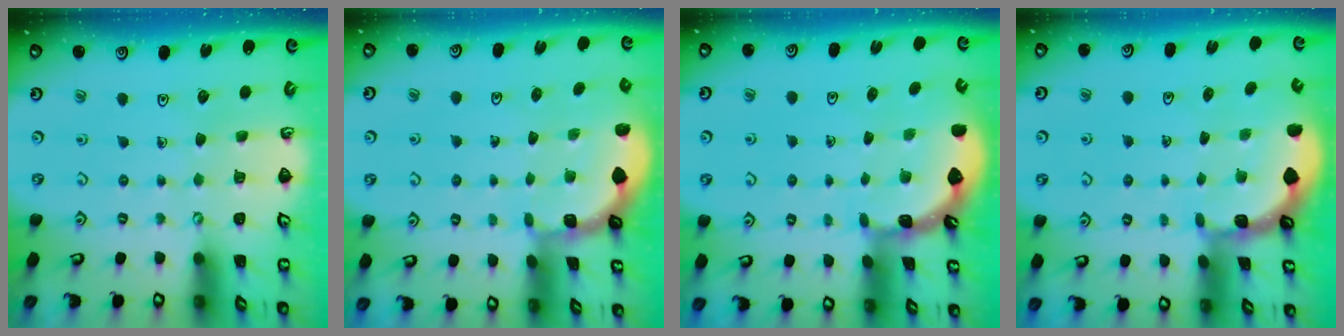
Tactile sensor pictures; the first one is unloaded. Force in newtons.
{"total": 2.6, "press": 2.6, "slide": 0.3}
{"total": 1.7, "press": 1.7, "slide": 0.1}
{"total": 1.5, "press": 1.5, "slide": 0.2}